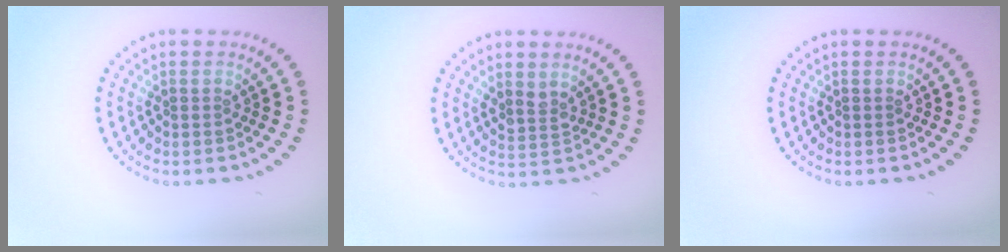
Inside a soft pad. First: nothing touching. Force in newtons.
{"total": 1.5, "press": 1.2, "slide": 0.9}
{"total": 0.0}